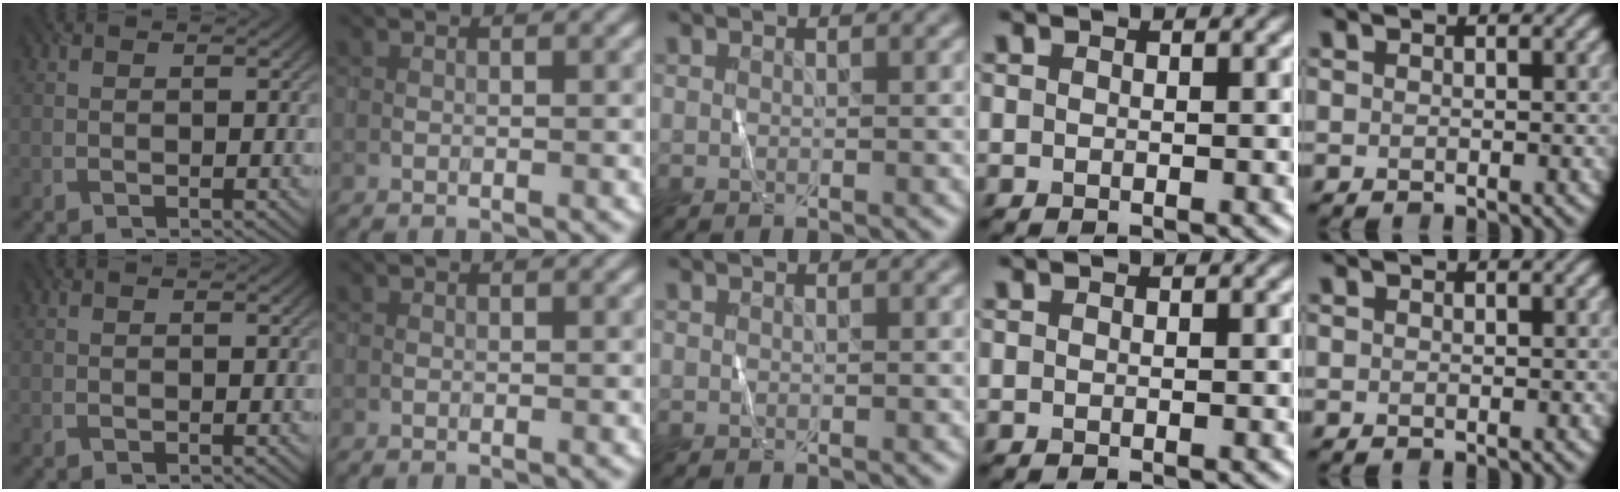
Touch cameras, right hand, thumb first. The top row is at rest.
{}